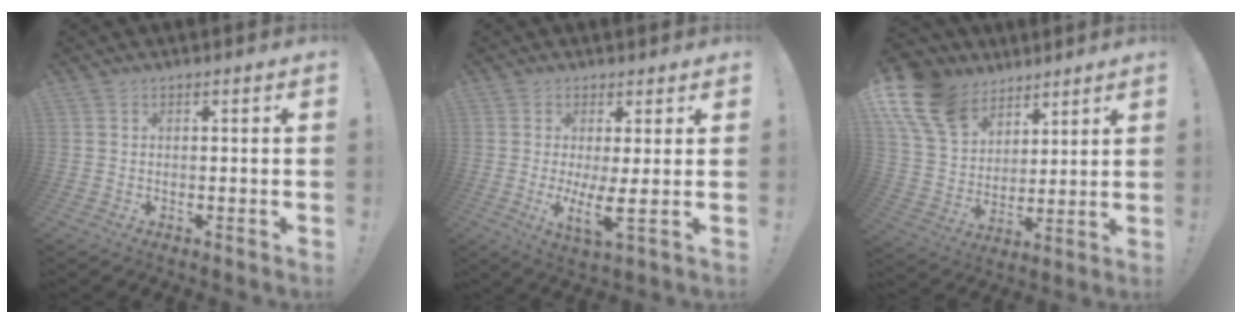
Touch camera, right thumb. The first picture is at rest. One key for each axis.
{"total": 6.9, "fx": 0.3, "fy": 0.7, "fz": 6.8, "tx": -0.109, "ty": -0.030, "tz": 0.005}
{"total": 16.7, "fx": 10.4, "fy": 10.9, "fz": 7.3, "tx": -0.150, "ty": -0.054, "tz": 0.205}